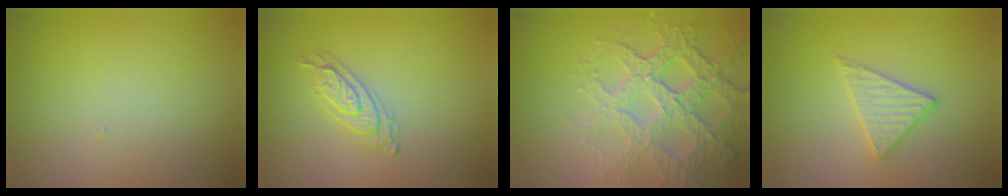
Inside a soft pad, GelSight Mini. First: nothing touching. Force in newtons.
{"total": 2.3, "press": 2.1, "slide": 0.9}
{"total": 7.3, "press": 5.2, "slide": 5.2}
{"total": 2.6, "press": 2.6, "slide": 0.3}